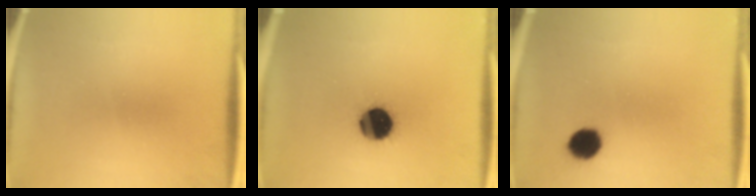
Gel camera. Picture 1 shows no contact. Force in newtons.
{"total": 13.3}
{"total": 5.6}